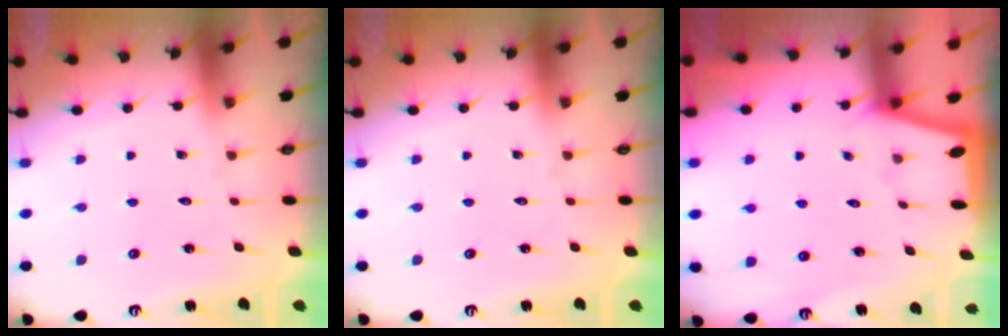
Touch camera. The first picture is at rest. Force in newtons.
{"total": 0.0}
{"total": 1.1, "press": 1.0, "slide": 0.2}